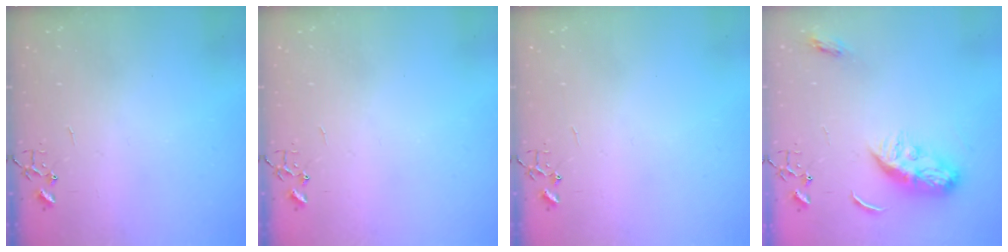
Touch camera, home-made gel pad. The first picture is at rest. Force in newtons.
{"total": 0.0}
{"total": 0.0}
{"total": 11.2, "press": 11.2, "slide": 0.5}